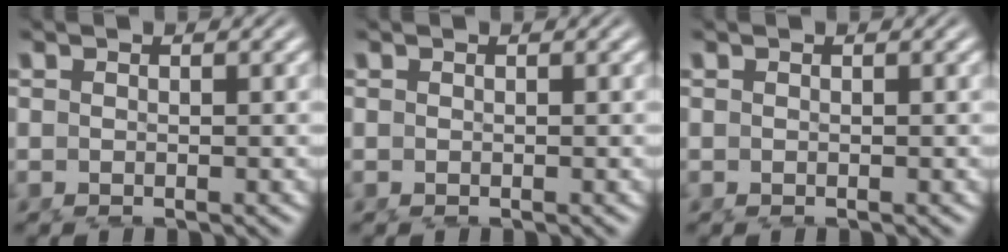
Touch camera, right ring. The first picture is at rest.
{"total": 0.0}
{"total": 0.0}